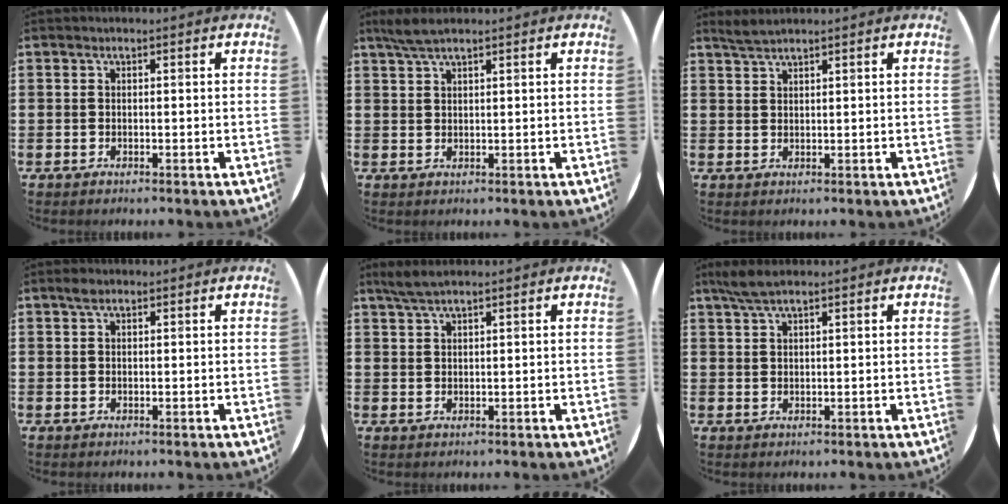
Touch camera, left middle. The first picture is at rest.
{"total": 3.1, "force": [2.3, 0.5, 2.0], "torque": [-0.042, 0.005, 0.041]}
{"total": 1.8, "force": [1.7, 0.0, 0.6], "torque": [-0.013, 0.001, 0.032]}
{"total": 1.1, "force": [0.8, 0.6, 0.6], "torque": [-0.005, 0.003, 0.012]}
{"total": 2.5, "force": [2.0, 0.2, 1.5], "torque": [-0.031, 0.003, 0.037]}
{"total": 3.4, "force": [2.5, 0.6, 2.1], "torque": [-0.047, 0.005, 0.046]}